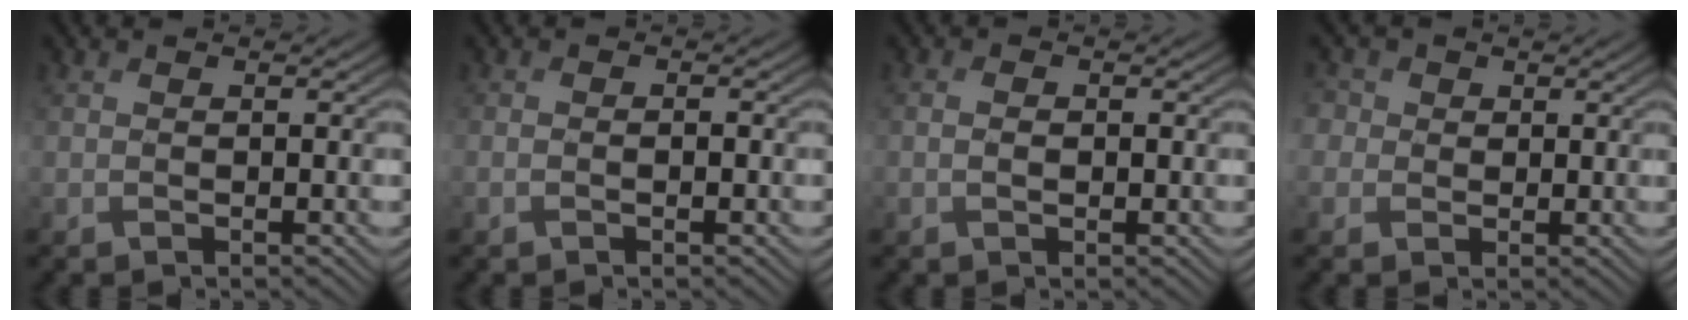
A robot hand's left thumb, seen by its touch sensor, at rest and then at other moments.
{"total": 1.2, "force": [-0.4, 0.6, 0.9], "torque": [-0.015, 0.002, -0.006]}
{"total": 1.4, "force": [0.0, 1.0, 1.1], "torque": [-0.014, -0.001, -0.002]}
{"total": 3.9, "force": [1.1, 3.5, 1.2], "torque": [-0.053, 0.010, 0.006]}